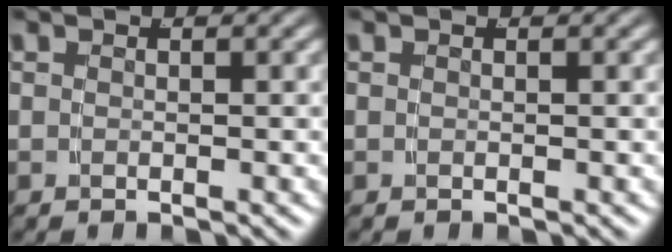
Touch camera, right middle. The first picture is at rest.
{"total": 0.0}